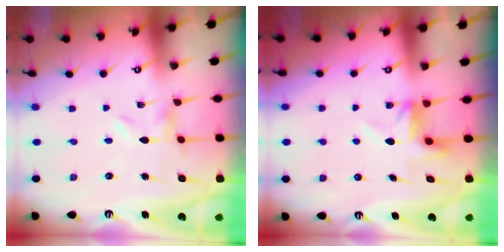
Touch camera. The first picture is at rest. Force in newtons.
{"total": 5.0, "press": 4.9, "slide": 0.3}